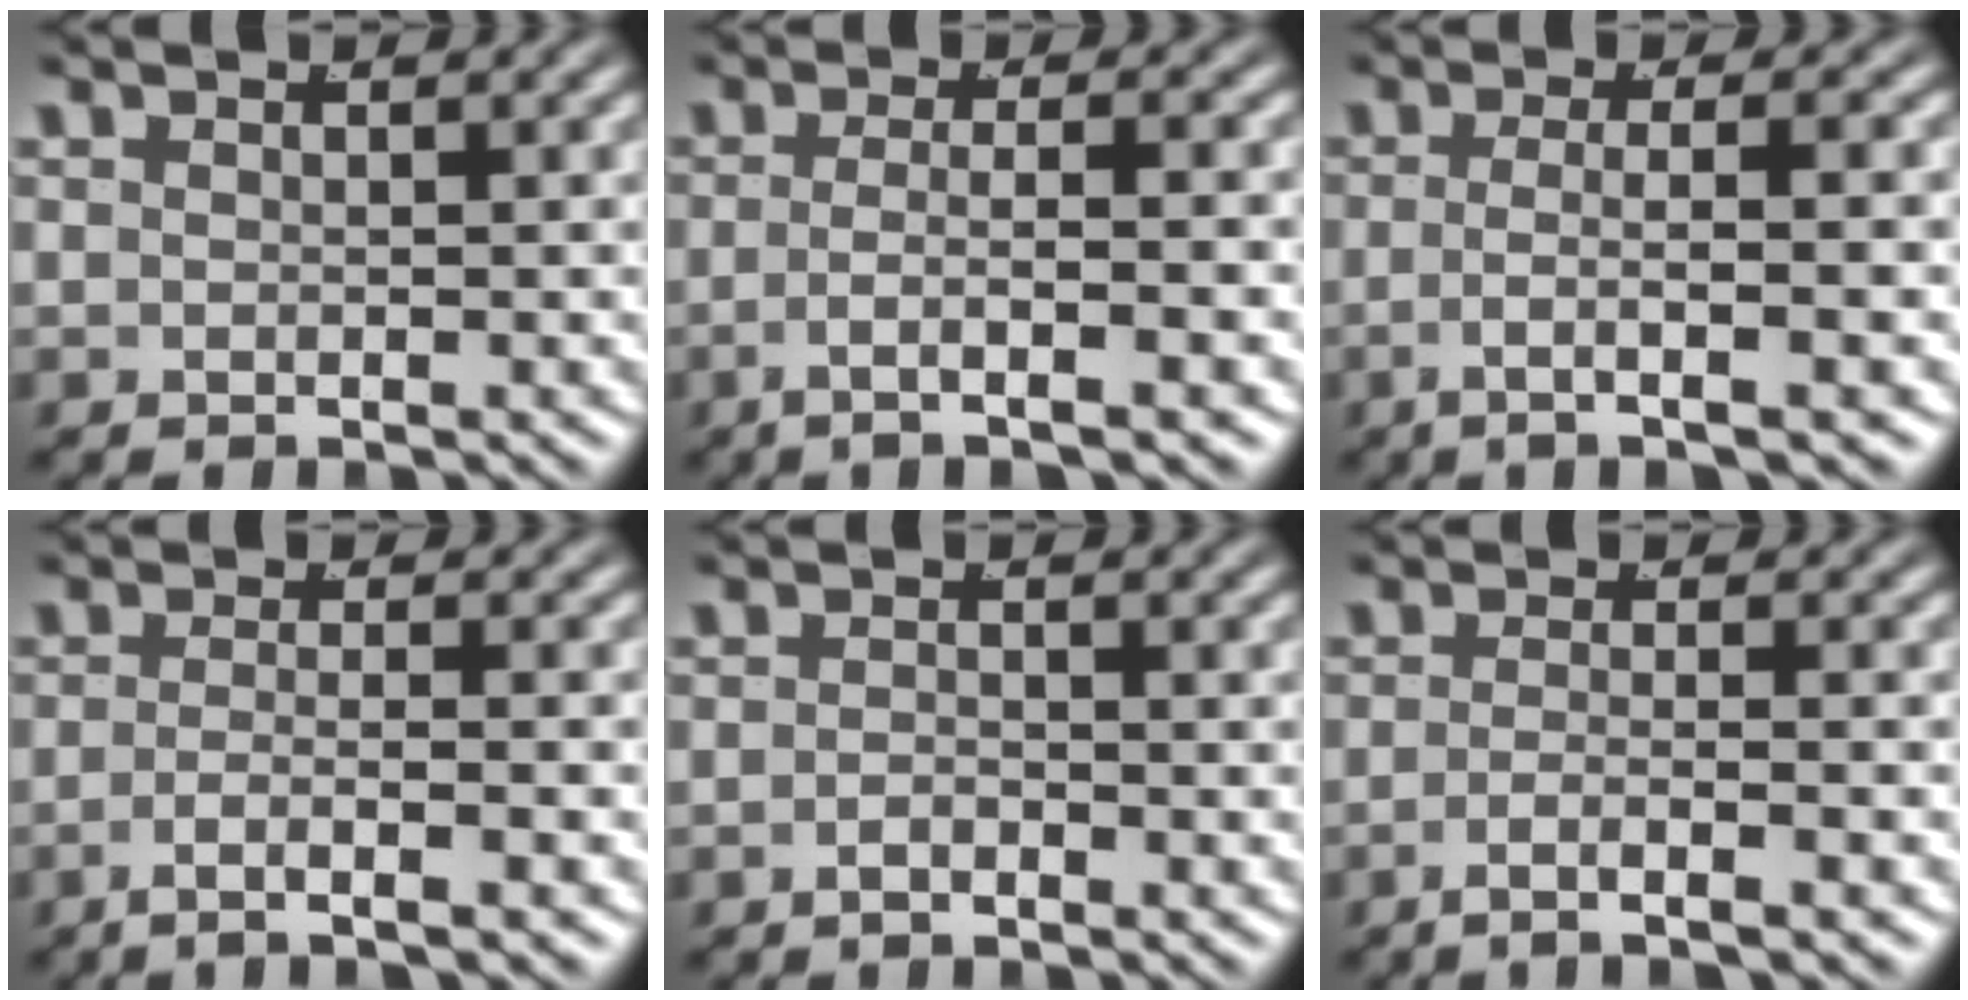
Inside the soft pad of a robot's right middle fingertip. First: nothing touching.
{"total": 4.1, "force": [-2.6, -0.1, 3.2], "torque": [-0.065, -0.016, -0.036]}
{"total": 4.4, "force": [-2.3, -0.1, 3.7], "torque": [-0.073, -0.016, -0.030]}
{"total": 3.5, "force": [-2.7, -0.3, 2.2], "torque": [-0.053, -0.019, -0.038]}
{"total": 1.2, "force": [-1.2, 0.0, 0.3], "torque": [-0.008, -0.006, -0.021]}
{"total": 3.2, "force": [-2.5, -0.4, 1.9], "torque": [-0.045, -0.016, -0.038]}